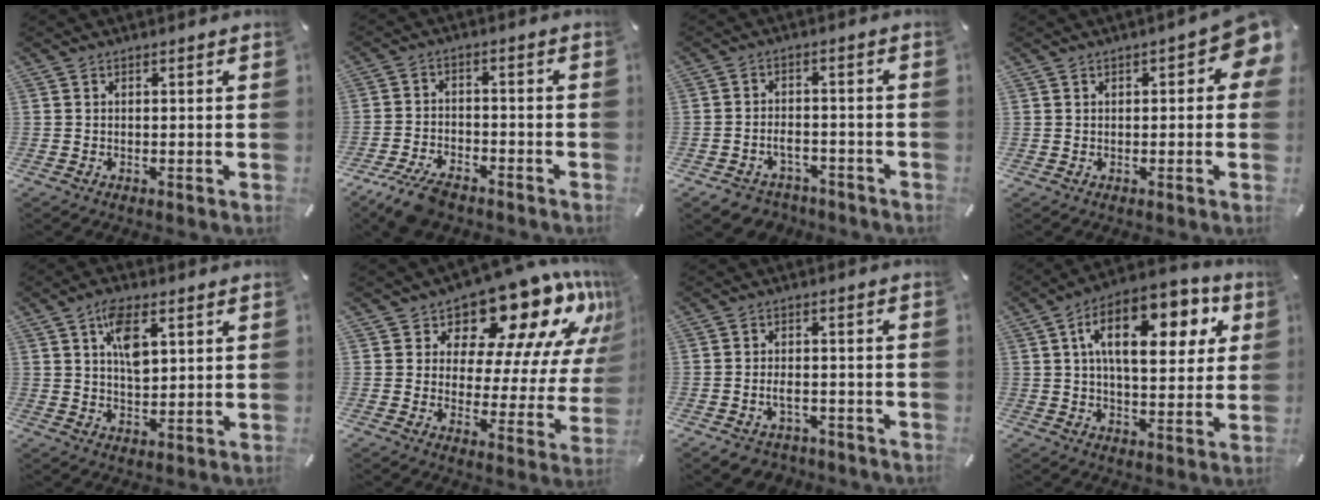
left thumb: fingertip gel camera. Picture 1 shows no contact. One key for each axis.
{"total": 7.5, "fx": -5.7, "fy": 3.2, "fz": 3.8, "tx": -0.084, "ty": 0.022, "tz": -0.108}
{"total": 5.1, "fx": -3.1, "fy": 3.6, "fz": 1.9, "tx": -0.040, "ty": 0.017, "tz": -0.058}
{"total": 5.8, "fx": 1.6, "fy": 2.9, "fz": 4.8, "tx": -0.058, "ty": 0.000, "tz": 0.023}
{"total": 7.5, "fx": 3.0, "fy": 3.9, "fz": 5.6, "tx": -0.088, "ty": -0.005, "tz": 0.048}
{"total": 16.8, "fx": 12.9, "fy": 7.3, "fz": 7.8, "tx": -0.107, "ty": -0.113, "tz": 0.211}
{"total": 4.3, "fx": -2.2, "fy": 3.0, "fz": 2.2, "tx": -0.041, "ty": 0.011, "tz": -0.040}
{"total": 17.8, "fx": 7.0, "fy": 9.2, "fz": 13.6, "tx": -0.207, "ty": -0.017, "tz": 0.113}